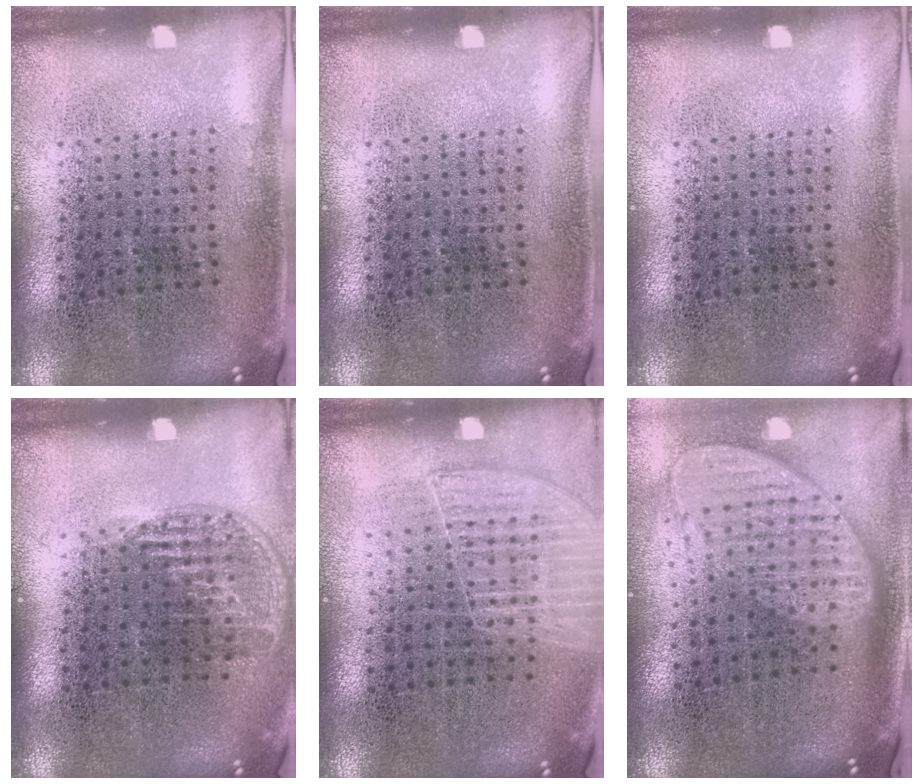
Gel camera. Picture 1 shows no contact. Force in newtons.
{"total": 0.0}
{"total": 0.0}
{"total": 1.1, "press": 1.0, "slide": 0.6}
{"total": 1.1, "press": 1.1, "slide": 0.1}
{"total": 2.0, "press": 1.6, "slide": 1.3}